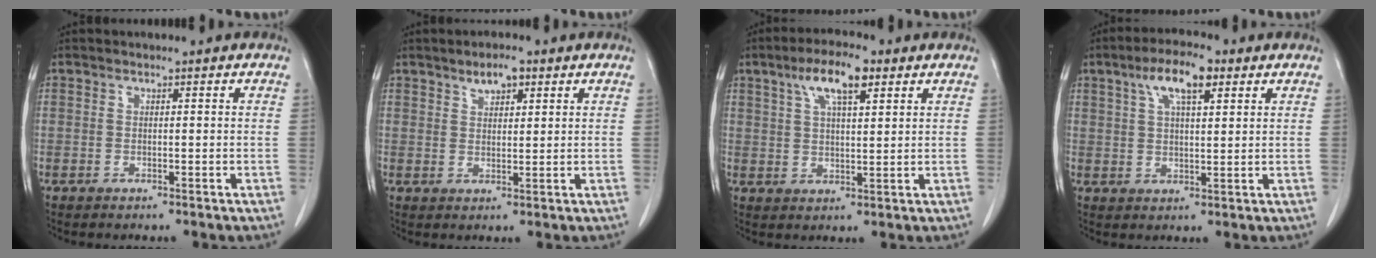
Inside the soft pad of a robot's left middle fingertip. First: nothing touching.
{"total": 3.3, "force": [2.1, 1.3, 2.2], "torque": [-0.038, 0.002, 0.038]}
{"total": 7.7, "force": [4.2, 2.0, 6.2], "torque": [-0.120, 0.014, 0.073]}
{"total": 7.5, "force": [3.9, 2.0, 6.1], "torque": [-0.117, 0.015, 0.067]}